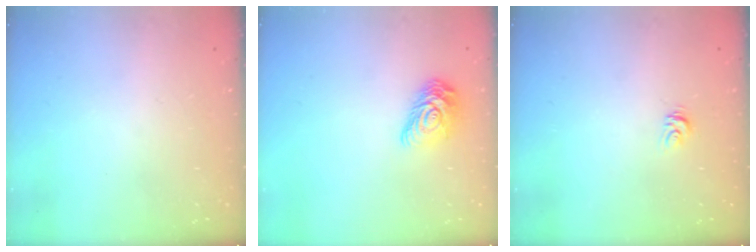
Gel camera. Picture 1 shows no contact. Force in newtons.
{"total": 11.2, "press": 11.2, "slide": 0.3}
{"total": 3.5, "press": 3.5, "slide": 0.1}